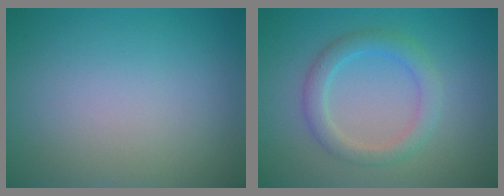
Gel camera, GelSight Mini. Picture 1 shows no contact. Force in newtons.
{"total": 2.9, "press": 2.9, "slide": 0.2}